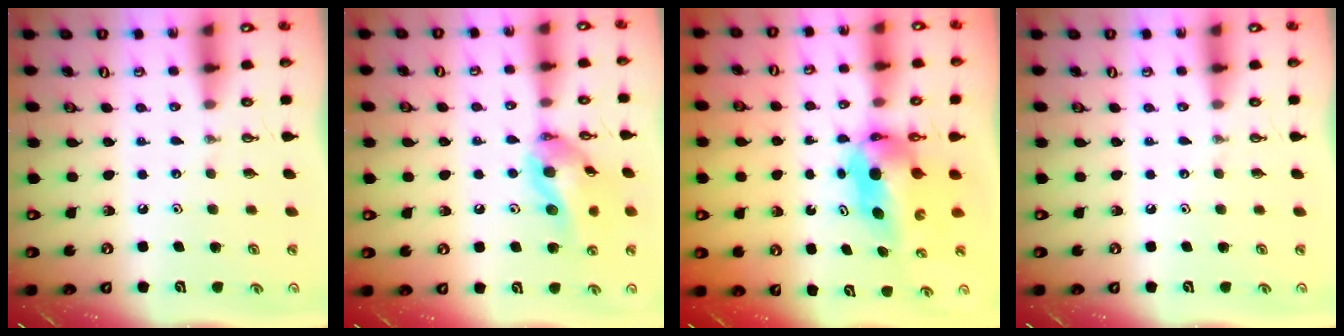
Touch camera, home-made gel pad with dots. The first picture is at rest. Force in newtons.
{"total": 14.9, "press": 14.7, "slide": 2.5}
{"total": 6.0, "press": 6.0, "slide": 0.4}
{"total": 0.0}